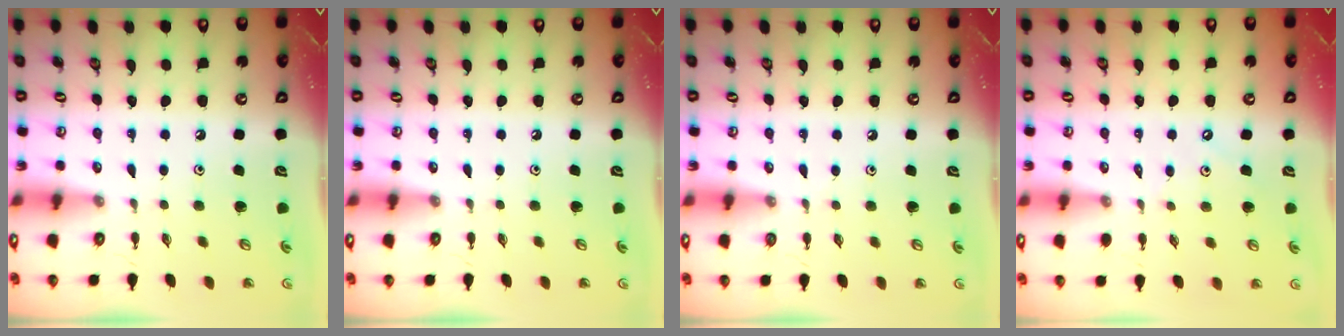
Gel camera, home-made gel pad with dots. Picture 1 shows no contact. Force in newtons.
{"total": 0.0}
{"total": 2.7, "press": 2.7, "slide": 0.3}
{"total": 2.1, "press": 2.0, "slide": 0.3}